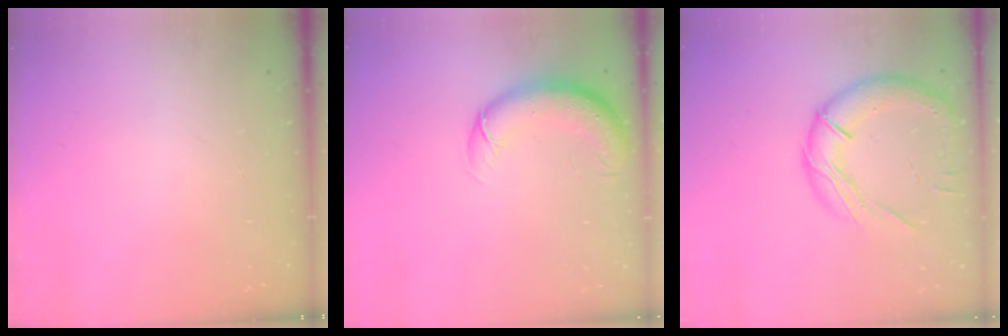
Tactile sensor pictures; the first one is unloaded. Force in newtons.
{"total": 9.1, "press": 8.7, "slide": 2.5}
{"total": 17.8, "press": 17.7, "slide": 2.4}